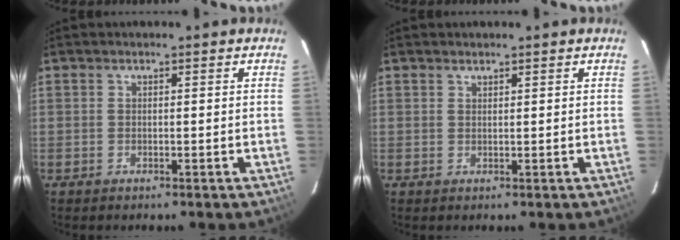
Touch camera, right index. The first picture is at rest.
{"total": 0.6, "force": [0.5, 0.2, 0.1], "torque": [0.000, 0.001, 0.011]}